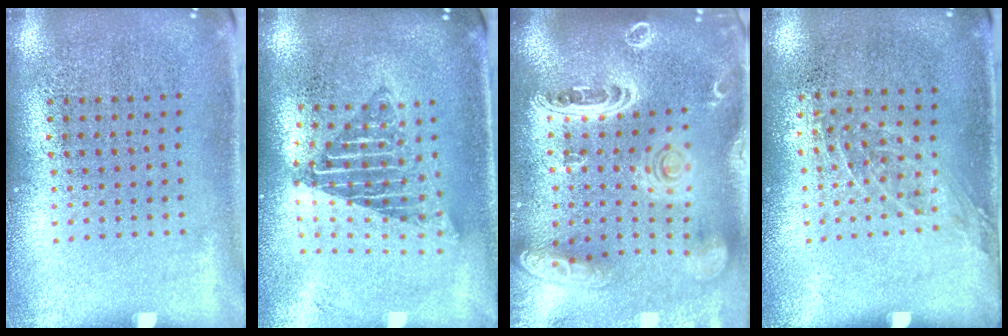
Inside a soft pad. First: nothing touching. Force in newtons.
{"total": 1.7, "press": 1.3, "slide": 1.0}
{"total": 3.5, "press": 2.9, "slide": 2.1}
{"total": 1.0, "press": 0.8, "slide": 0.7}